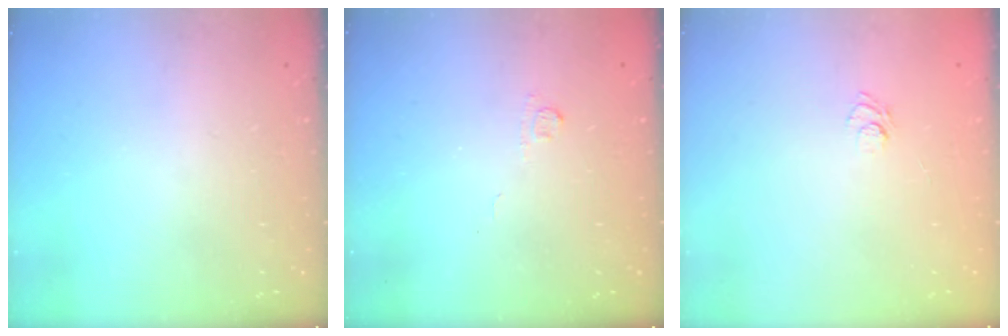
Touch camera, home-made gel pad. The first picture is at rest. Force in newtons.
{"total": 3.3, "press": 3.2, "slide": 1.0}
{"total": 4.7, "press": 4.5, "slide": 1.4}